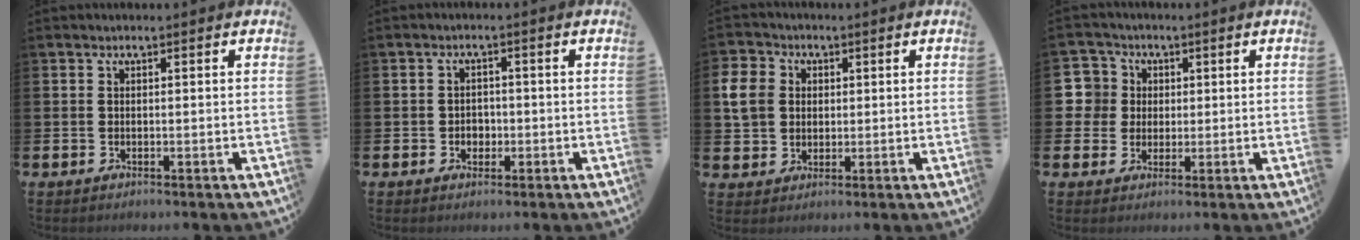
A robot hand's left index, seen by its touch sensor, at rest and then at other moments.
{"total": 2.0, "force": [-0.5, 1.8, 0.8], "torque": [-0.002, -0.001, -0.016]}
{"total": 6.3, "force": [2.0, 5.5, 2.3], "torque": [-0.057, 0.020, 0.039]}
{"total": 5.7, "force": [1.9, 5.3, 0.4], "torque": [-0.022, 0.004, 0.032]}